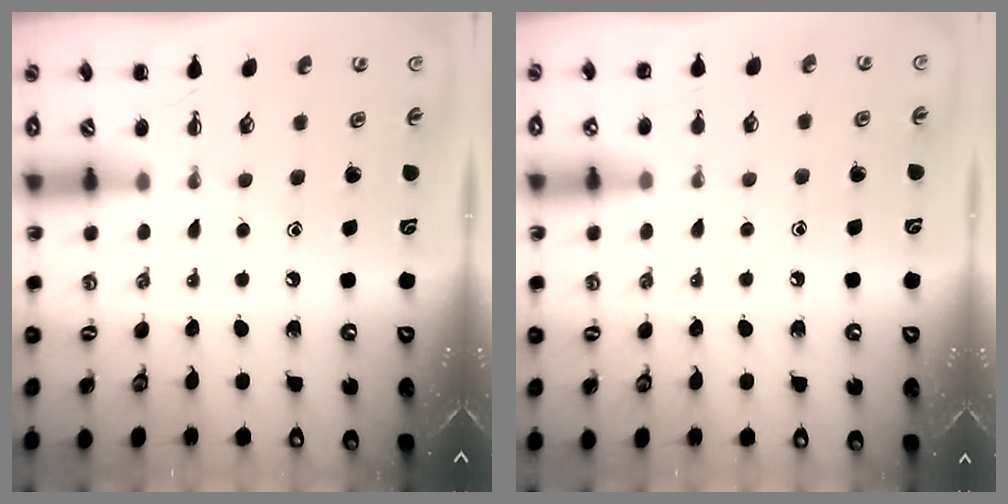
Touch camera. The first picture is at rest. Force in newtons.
{"total": 6.8, "press": 6.6, "slide": 1.5}